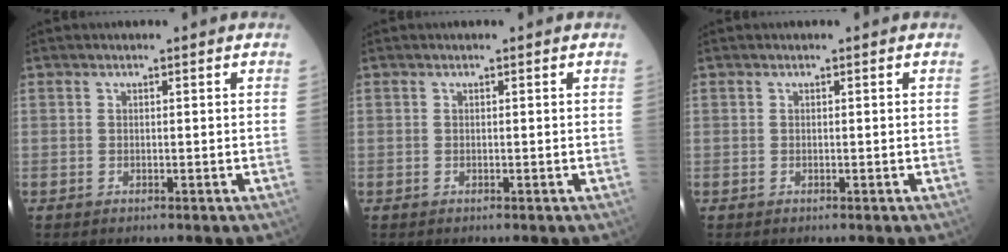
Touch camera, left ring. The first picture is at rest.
{"total": 0.0}
{"total": 0.0}